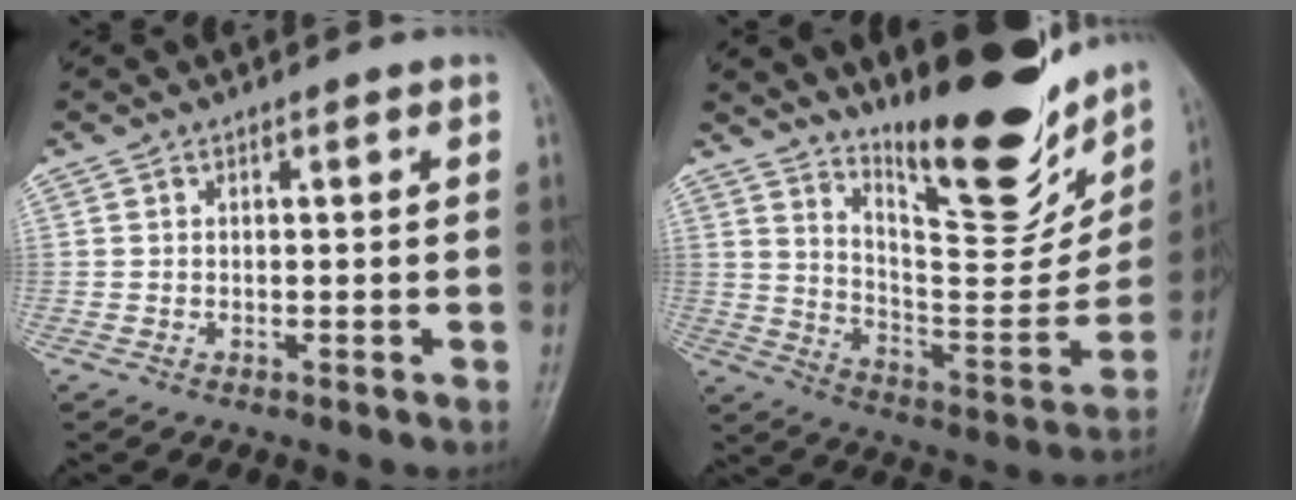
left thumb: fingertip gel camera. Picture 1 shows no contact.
{"total": 22.2, "force": [16.5, 6.5, 13.4], "torque": [-0.155, -0.110, 0.264]}